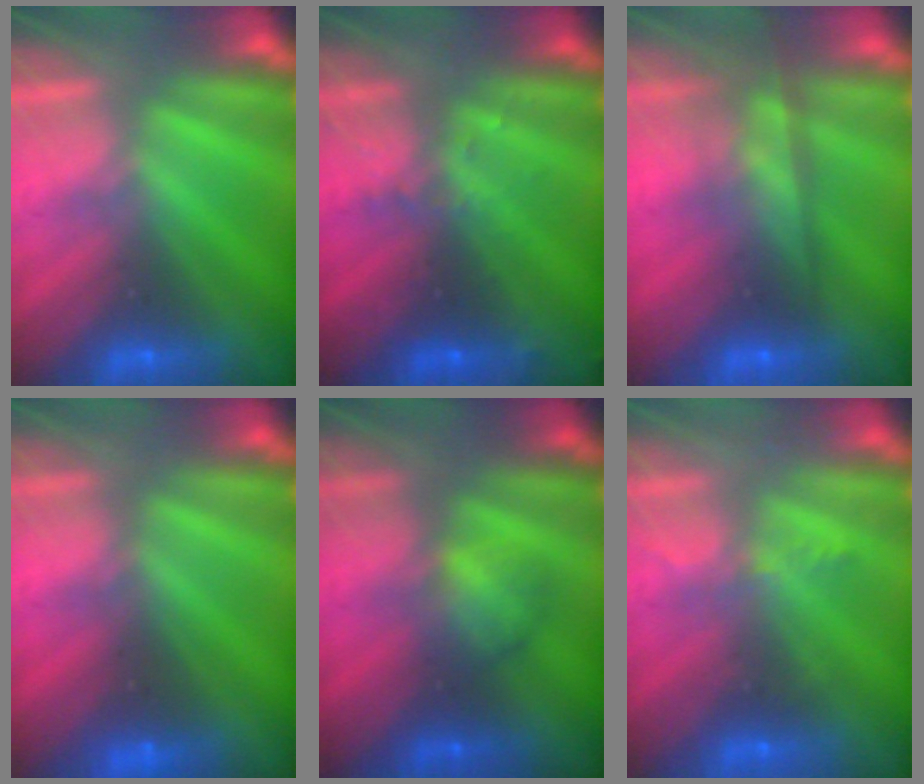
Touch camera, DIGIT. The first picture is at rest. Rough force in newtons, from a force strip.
{"total": 2.8}
{"total": 6.9}
{"total": 2.4}
{"total": 1.9}
{"total": 2.3}